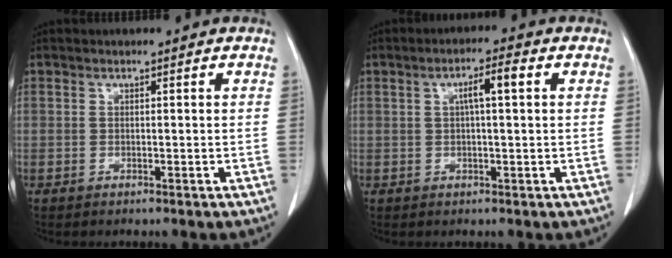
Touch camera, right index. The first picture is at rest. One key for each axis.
{"total": 4.2, "fx": 1.1, "fy": 0.4, "fz": 4.0, "tx": -0.071, "ty": 0.010, "tz": 0.016}